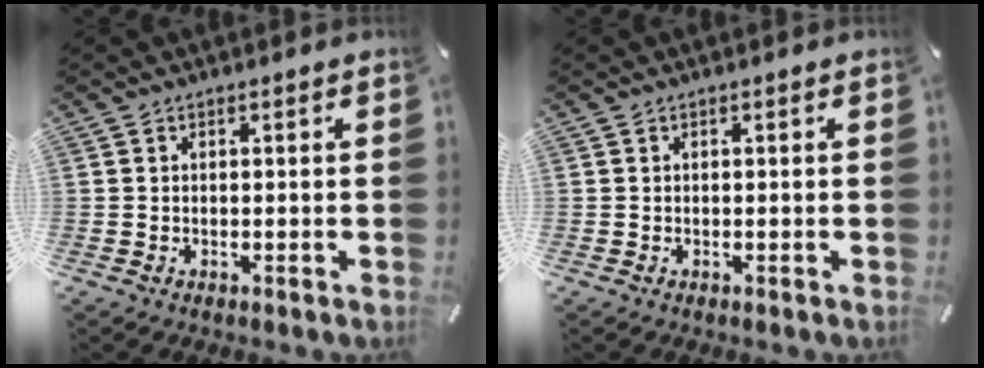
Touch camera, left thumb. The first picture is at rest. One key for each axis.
{"total": 0.0}